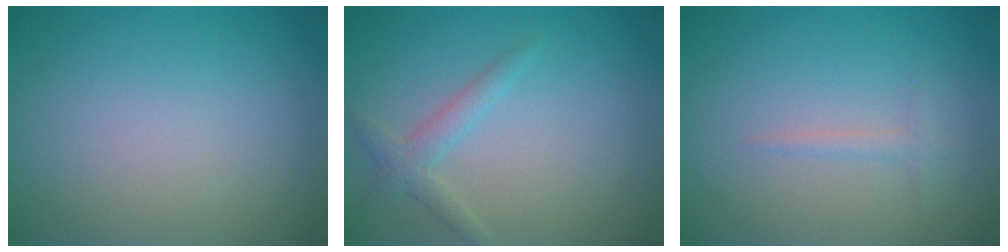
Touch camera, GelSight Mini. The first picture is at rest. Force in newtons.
{"total": 1.9, "press": 1.9, "slide": 0.1}
{"total": 0.8, "press": 0.8, "slide": 0.1}